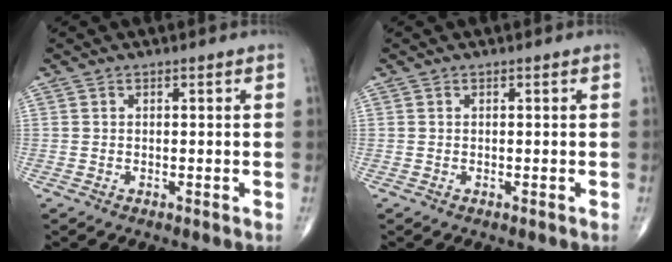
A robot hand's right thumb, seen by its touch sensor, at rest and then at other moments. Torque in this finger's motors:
{"motor_torque": [-0.07, 0.07, -0.07, -0.01, 0.00]}